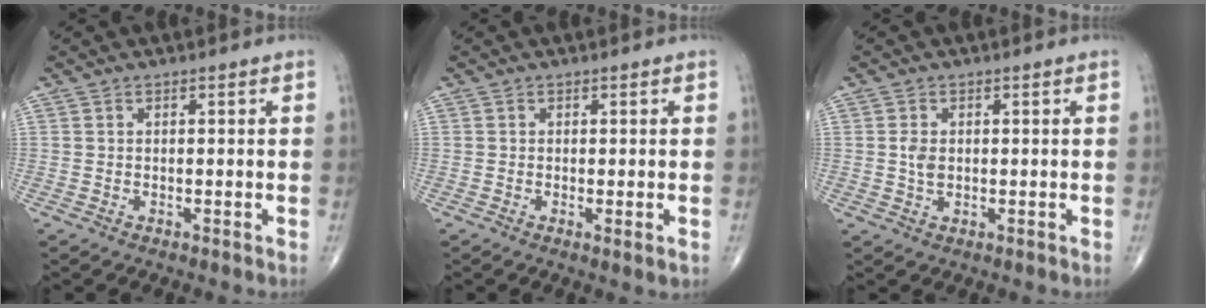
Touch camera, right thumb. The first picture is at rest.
{"total": 1.4, "force": [-0.3, 0.2, 1.4], "torque": [-0.028, -0.007, -0.006]}
{"total": 2.5, "force": [0.2, 1.7, 1.8], "torque": [-0.032, -0.002, 0.005]}